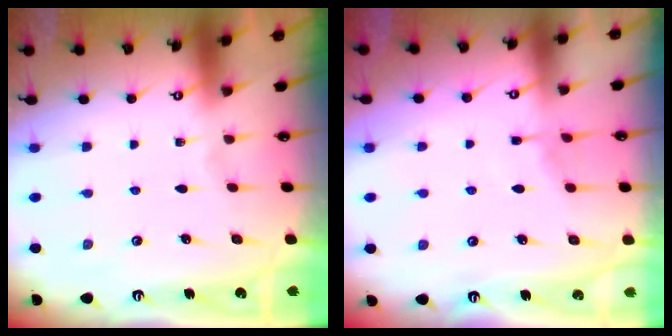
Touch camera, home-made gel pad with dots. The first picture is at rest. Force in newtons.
{"total": 4.7, "press": 4.6, "slide": 0.6}